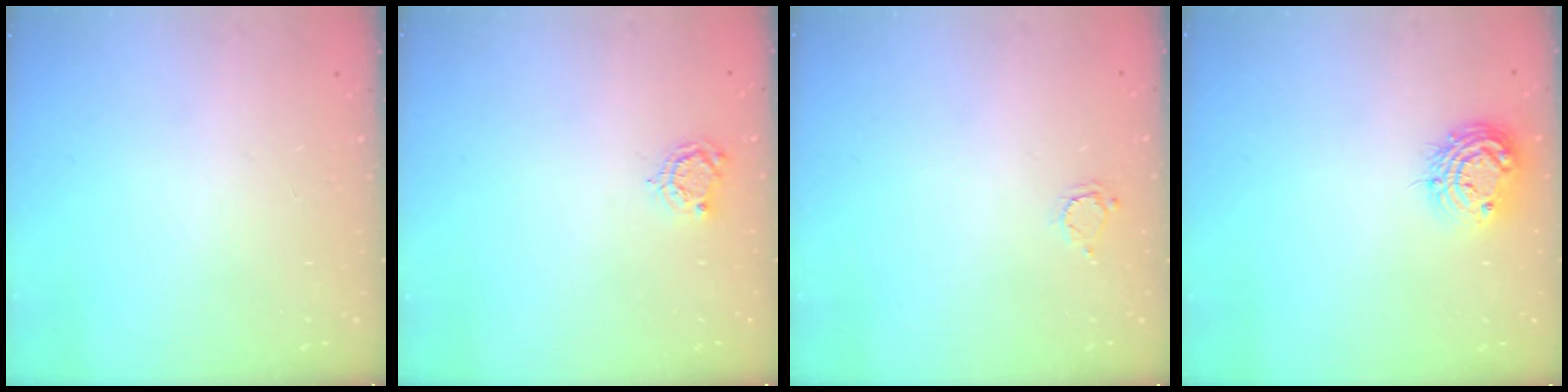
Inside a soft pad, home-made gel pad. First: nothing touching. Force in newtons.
{"total": 4.7, "press": 4.7, "slide": 0.3}
{"total": 2.9, "press": 2.9, "slide": 0.4}
{"total": 10.5, "press": 10.5, "slide": 0.8}